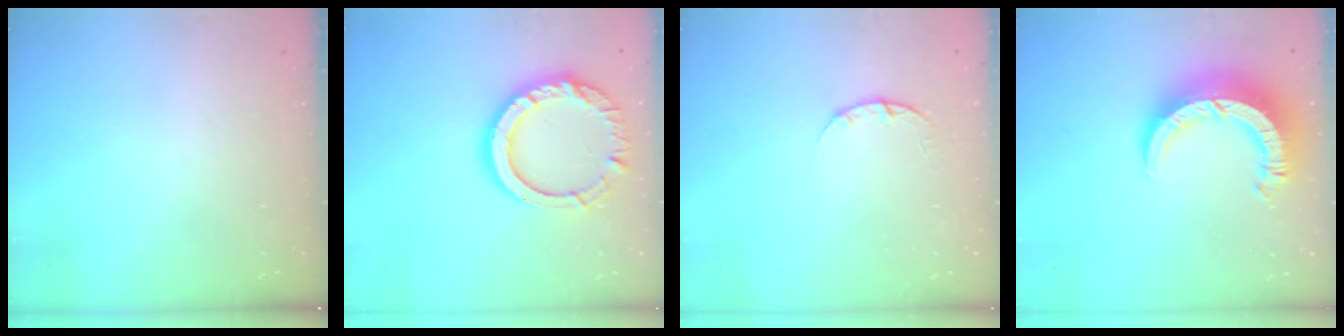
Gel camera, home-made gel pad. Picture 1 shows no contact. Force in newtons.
{"total": 15.6, "press": 15.5, "slide": 1.4}
{"total": 2.3, "press": 2.3, "slide": 0.3}
{"total": 12.6, "press": 12.6, "slide": 1.4}